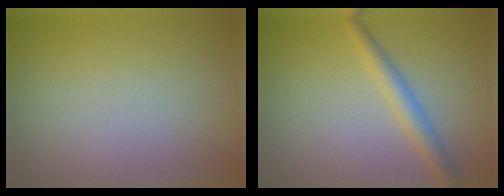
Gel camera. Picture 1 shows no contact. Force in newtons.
{"total": 2.7, "press": 2.7, "slide": 0.2}